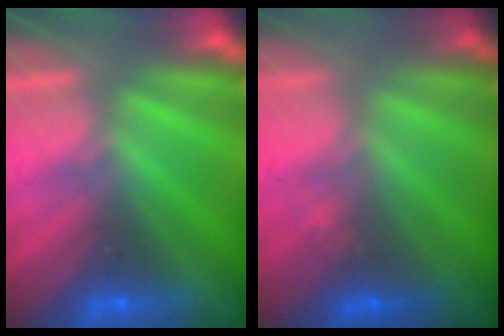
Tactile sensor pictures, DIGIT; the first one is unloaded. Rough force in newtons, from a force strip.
{"total": 1.9}